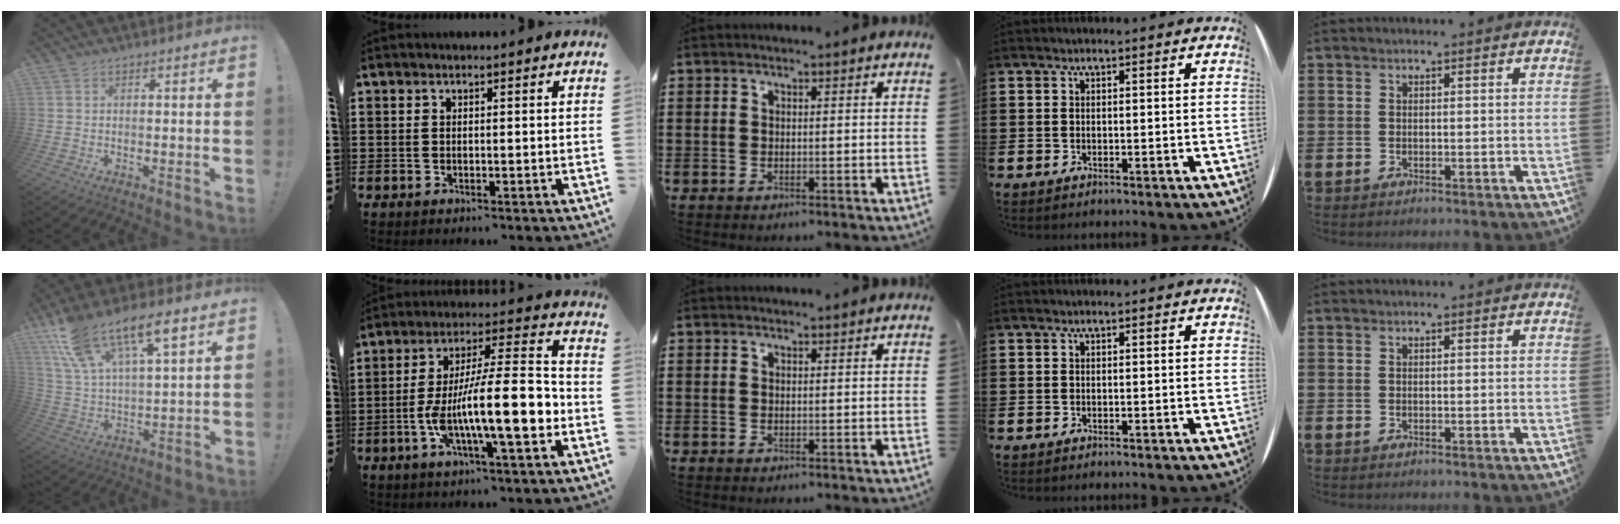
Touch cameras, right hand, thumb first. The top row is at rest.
{"thumb": {"total": 16.5, "force": [11.1, 6.0, 10.6], "torque": [-0.192, -0.062, 0.196]}, "index": {"total": 15.5, "force": [-3.9, 3.7, 14.5], "torque": [-0.268, -0.006, -0.075]}}